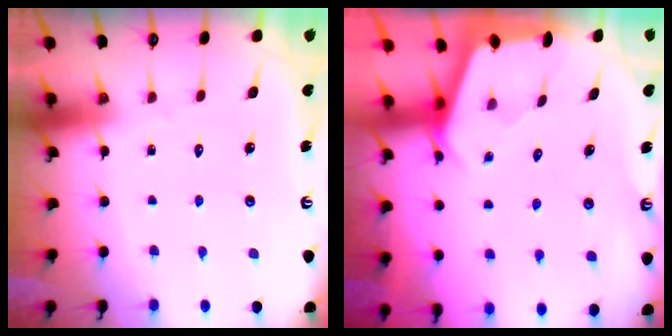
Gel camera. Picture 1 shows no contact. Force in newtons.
{"total": 2.4, "press": 2.4, "slide": 0.3}